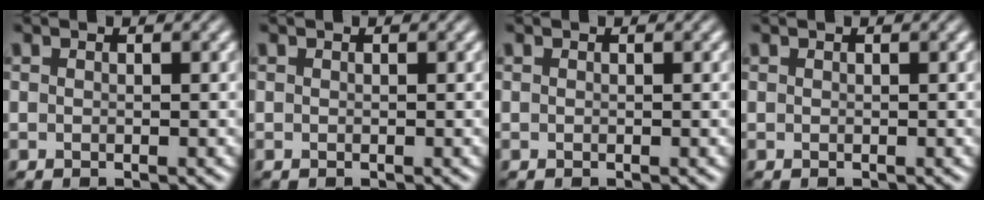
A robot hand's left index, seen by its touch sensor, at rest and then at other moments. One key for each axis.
{"total": 0.0}
{"total": 0.0}
{"total": 0.0}